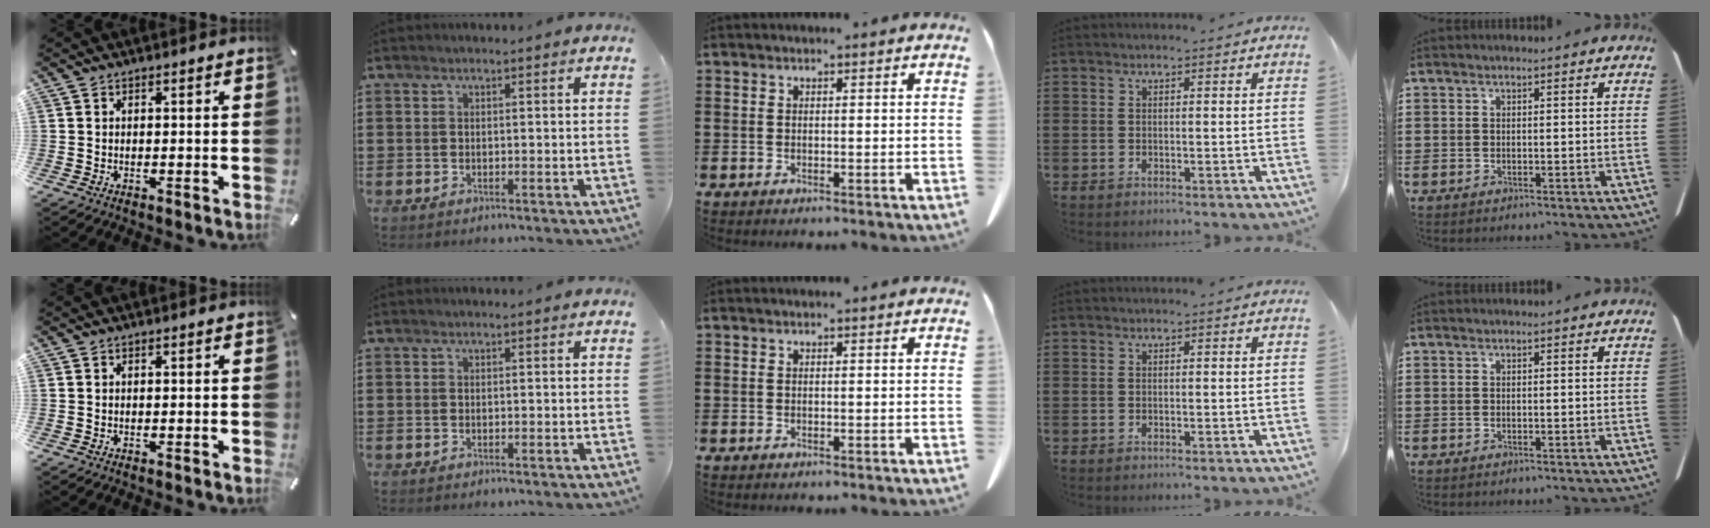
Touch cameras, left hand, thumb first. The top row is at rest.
{}